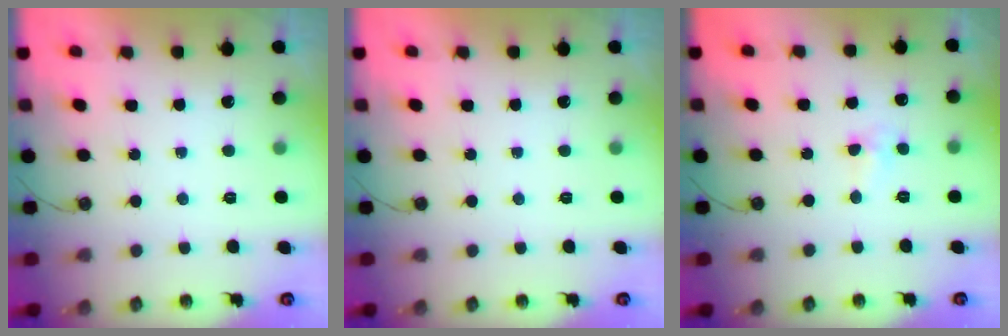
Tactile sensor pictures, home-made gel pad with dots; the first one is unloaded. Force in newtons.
{"total": 0.0}
{"total": 4.3, "press": 4.2, "slide": 0.7}